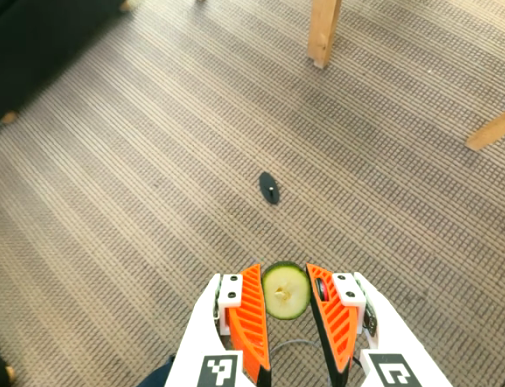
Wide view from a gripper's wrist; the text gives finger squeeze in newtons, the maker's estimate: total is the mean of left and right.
{"total": 8.8, "left": 8.8, "right": 8.9}